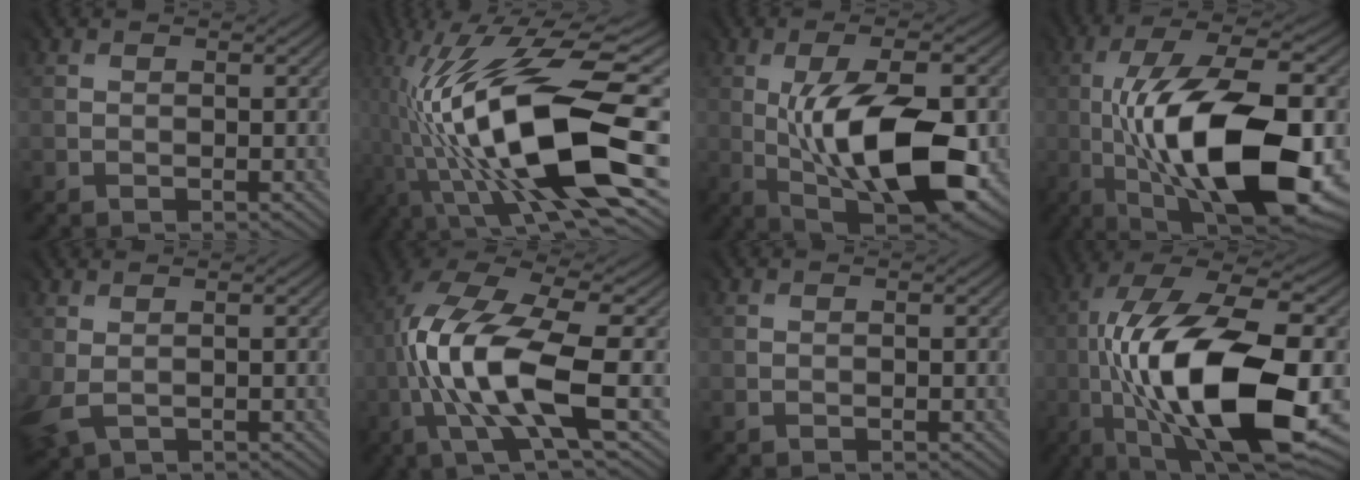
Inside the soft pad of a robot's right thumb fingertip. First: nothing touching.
{"total": 17.4, "force": [-4.3, 5.5, 15.9], "torque": [-0.311, 0.011, -0.083]}
{"total": 11.8, "force": [-1.6, 4.4, 10.9], "torque": [-0.176, 0.007, -0.029]}
{"total": 15.5, "force": [-3.4, 5.7, 14.0], "torque": [-0.250, 0.016, -0.061]}
{"total": 2.5, "force": [0.5, 1.6, 1.8], "torque": [-0.066, 0.001, 0.009]}
{"total": 12.9, "force": [-2.0, 3.8, 12.2], "torque": [-0.259, 0.013, -0.033]}
{"total": 0.0}
{"total": 17.3, "force": [-3.6, 6.4, 15.7], "torque": [-0.306, 0.011, -0.064]}